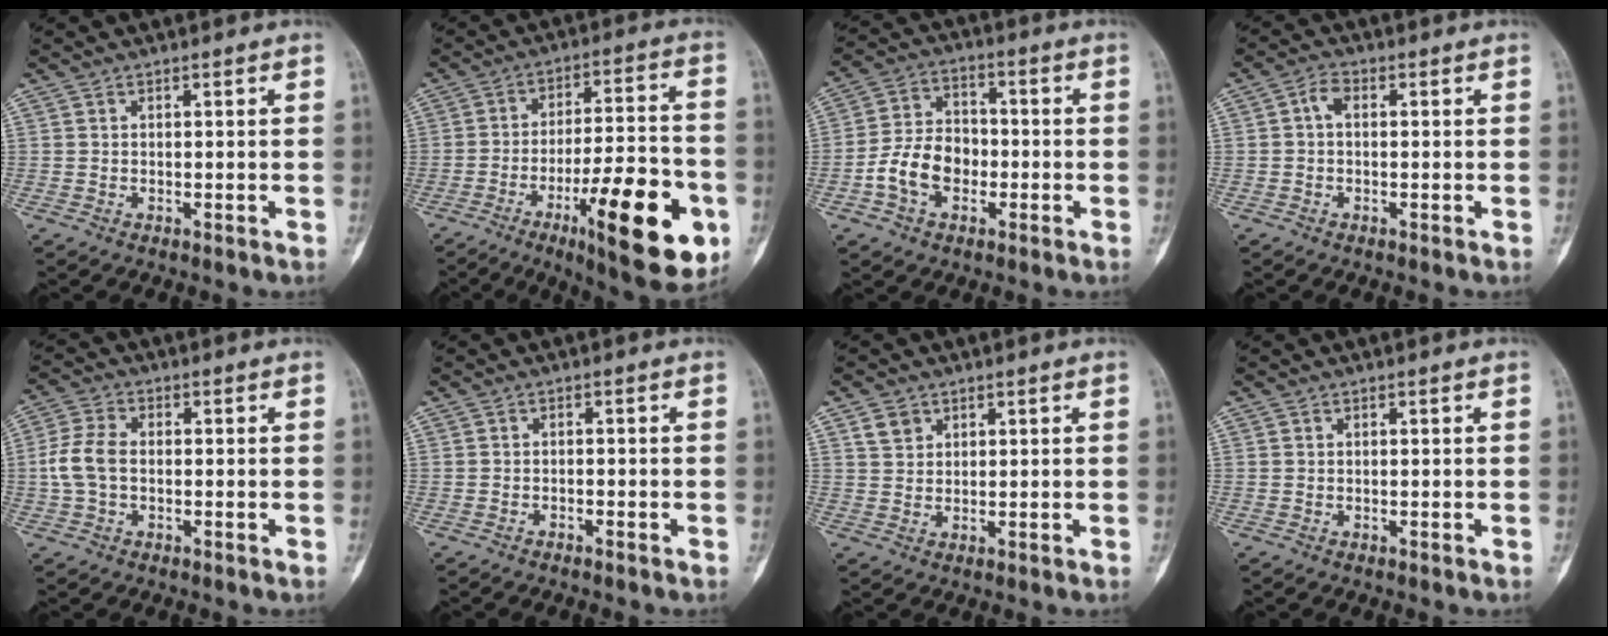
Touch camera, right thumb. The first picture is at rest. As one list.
[{"total": 22.4, "force": [-8.8, 6.3, 19.7], "torque": [-0.259, 0.028, -0.124]}, {"total": 10.1, "force": [-2.9, 7.2, 6.4], "torque": [-0.101, 0.033, -0.061]}, {"total": 3.3, "force": [0.2, 2.1, 2.6], "torque": [-0.040, 0.010, -0.006]}, {"total": 6.4, "force": [-0.5, 4.1, 4.9], "torque": [-0.112, 0.015, -0.016]}, {"total": 0.9, "force": [-0.8, 0.2, 0.2], "torque": [-0.008, 0.008, -0.013]}, {"total": 3.1, "force": [1.8, 2.3, 1.1], "torque": [-0.009, -0.006, 0.036]}, {"total": 0.0}]